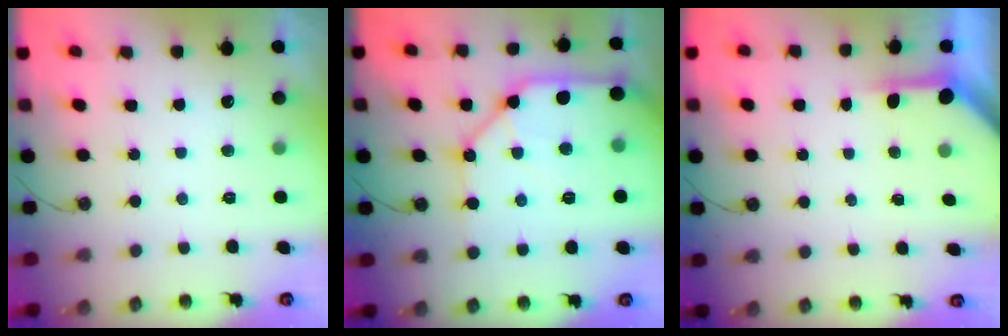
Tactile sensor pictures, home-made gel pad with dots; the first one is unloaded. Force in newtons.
{"total": 16.2, "press": 16.1, "slide": 1.8}
{"total": 3.9, "press": 3.8, "slide": 0.3}